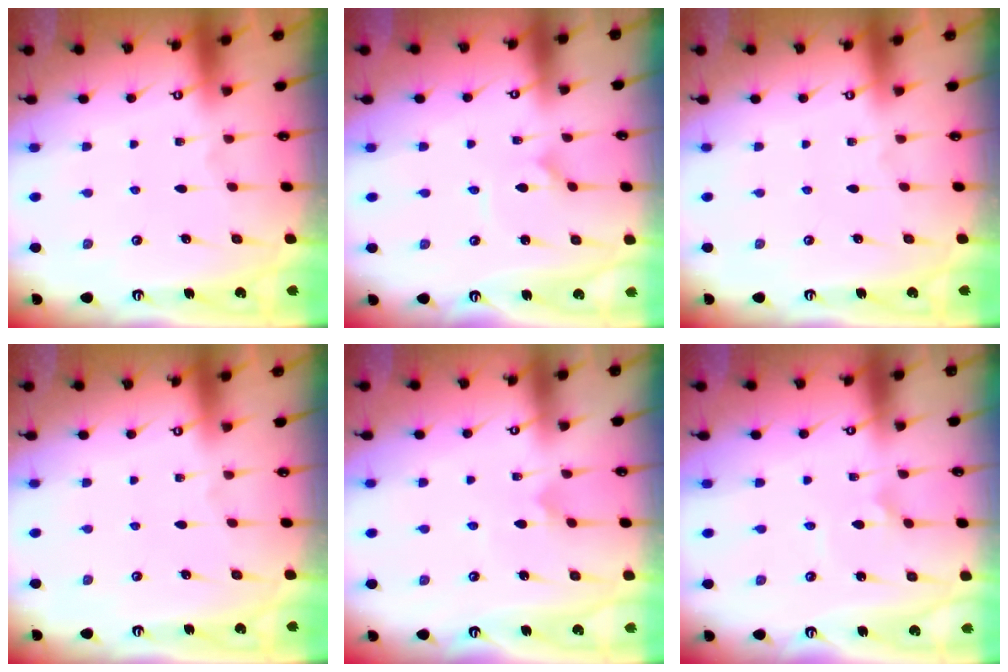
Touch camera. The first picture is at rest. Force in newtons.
{"total": 2.3, "press": 2.3, "slide": 0.2}
{"total": 0.0}
{"total": 0.0}
{"total": 2.9, "press": 2.9, "slide": 0.2}
{"total": 2.2, "press": 2.2, "slide": 0.1}